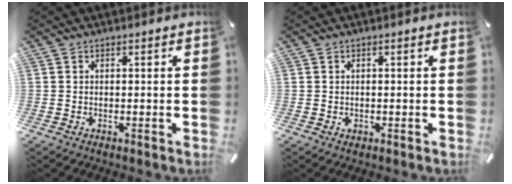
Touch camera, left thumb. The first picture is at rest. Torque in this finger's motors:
{"motor_torque": [-0.06, 0.30, 0.01, -0.10, 0.00]}